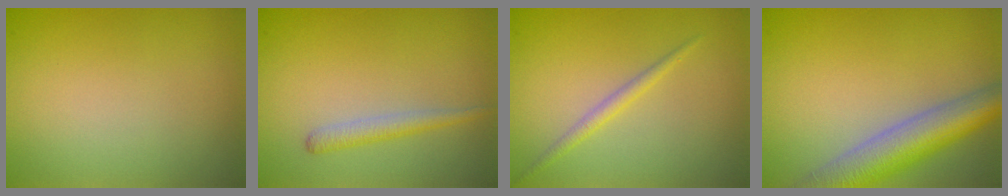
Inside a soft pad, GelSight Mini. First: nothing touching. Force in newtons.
{"total": 1.7, "press": 1.7, "slide": 0.1}
{"total": 1.3, "press": 1.3, "slide": 0.1}
{"total": 7.6, "press": 7.6, "slide": 0.3}